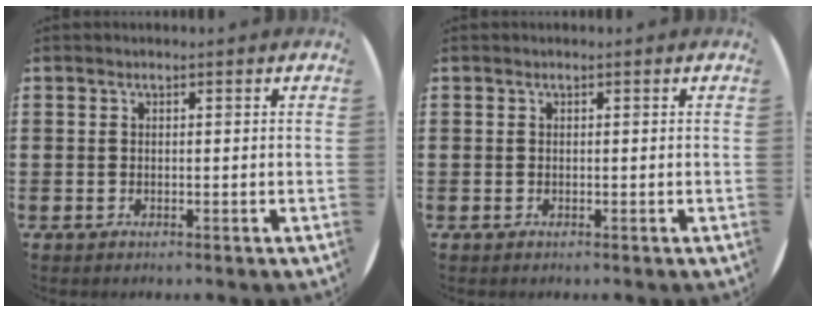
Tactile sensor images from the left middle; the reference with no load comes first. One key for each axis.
{"total": 0.0}